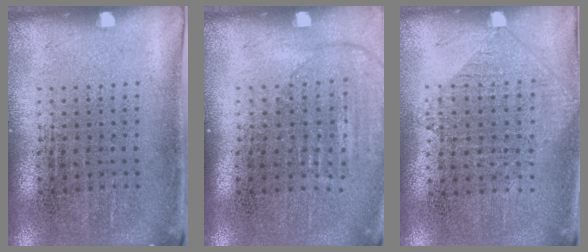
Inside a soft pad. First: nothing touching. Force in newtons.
{"total": 1.3, "press": 1.2, "slide": 0.6}
{"total": 1.0, "press": 0.9, "slide": 0.4}